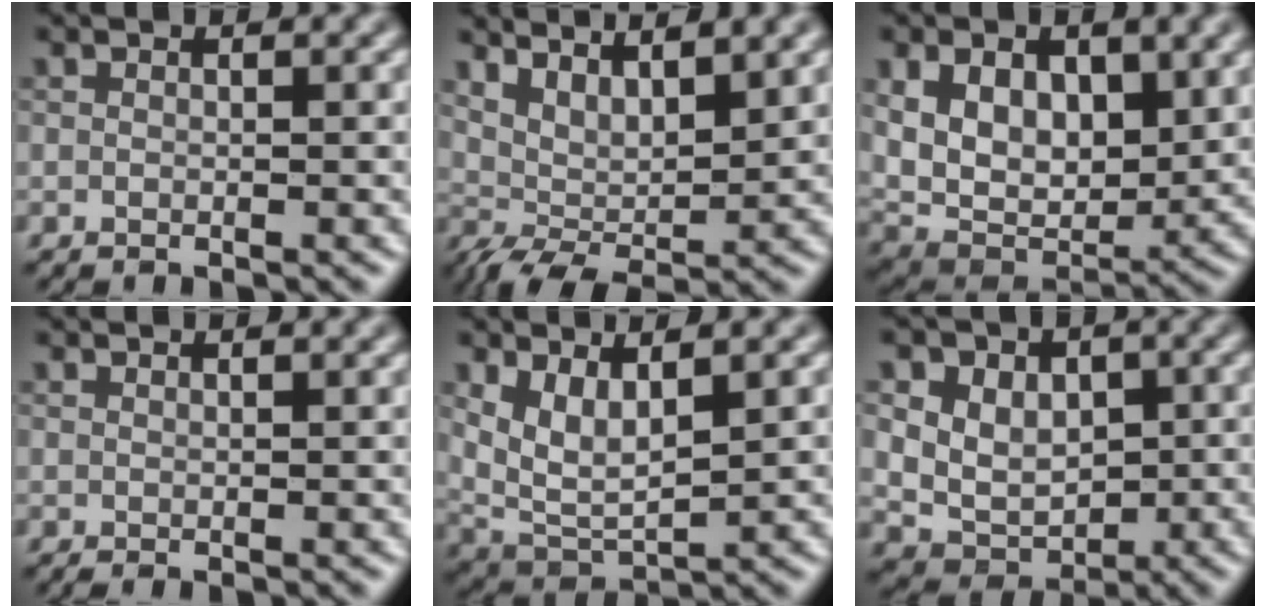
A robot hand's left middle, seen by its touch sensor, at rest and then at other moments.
{"total": 4.6, "force": [2.8, 1.3, 3.4], "torque": [-0.058, -0.003, 0.054]}
{"total": 7.7, "force": [2.2, 4.9, 5.5], "torque": [-0.106, -0.016, 0.040]}
{"total": 0.6, "force": [0.3, 0.2, 0.5], "torque": [-0.006, 0.003, 0.005]}
{"total": 4.3, "force": [1.4, 1.9, 3.6], "torque": [-0.080, -0.011, 0.036]}
{"total": 8.0, "force": [2.5, 6.4, 4.2], "torque": [-0.072, 0.018, 0.039]}